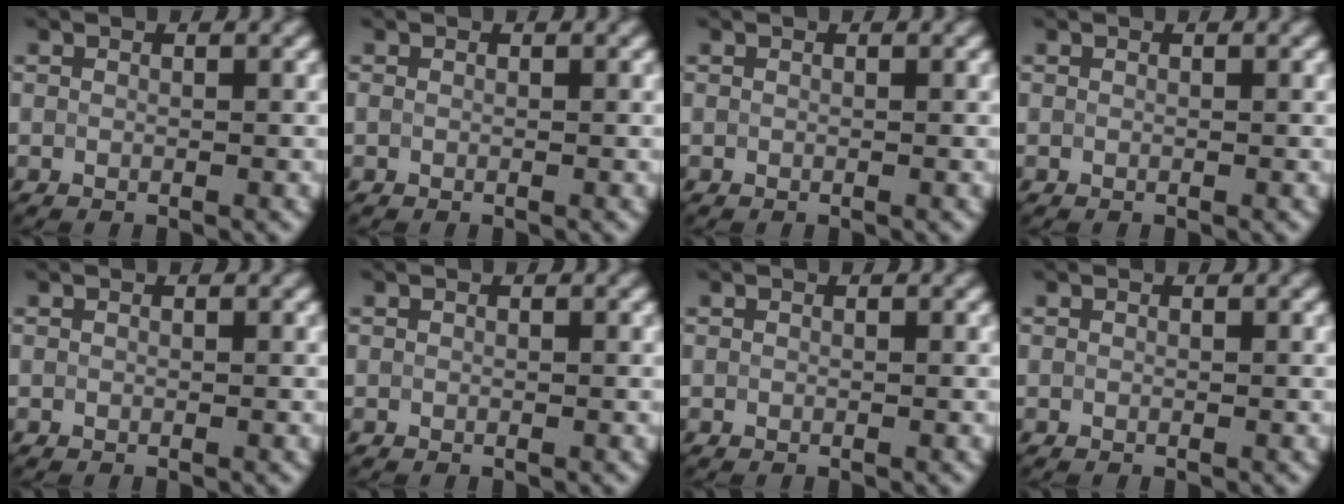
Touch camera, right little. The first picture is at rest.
{"total": 0.0}
{"total": 0.0}
{"total": 0.0}
{"total": 0.0}
{"total": 0.0}
{"total": 0.0}
{"total": 0.0}